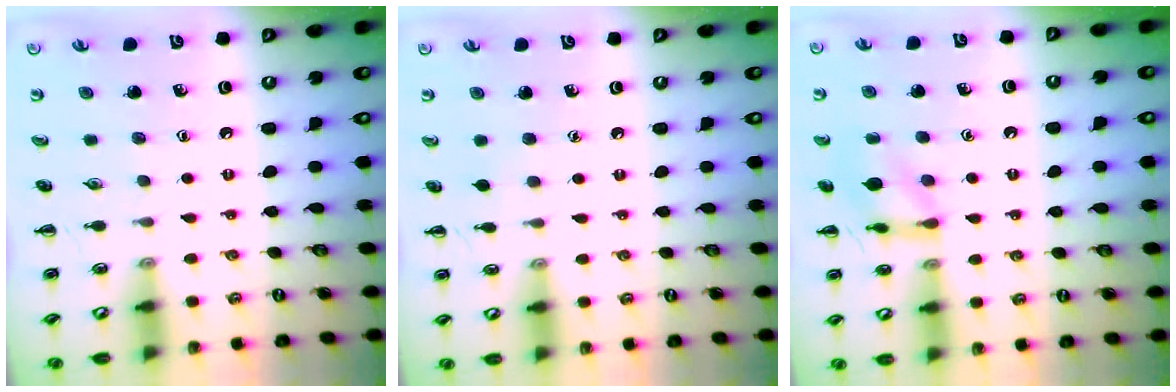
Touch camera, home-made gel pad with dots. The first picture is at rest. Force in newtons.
{"total": 2.3, "press": 2.1, "slide": 0.9}
{"total": 9.7, "press": 9.7, "slide": 0.8}